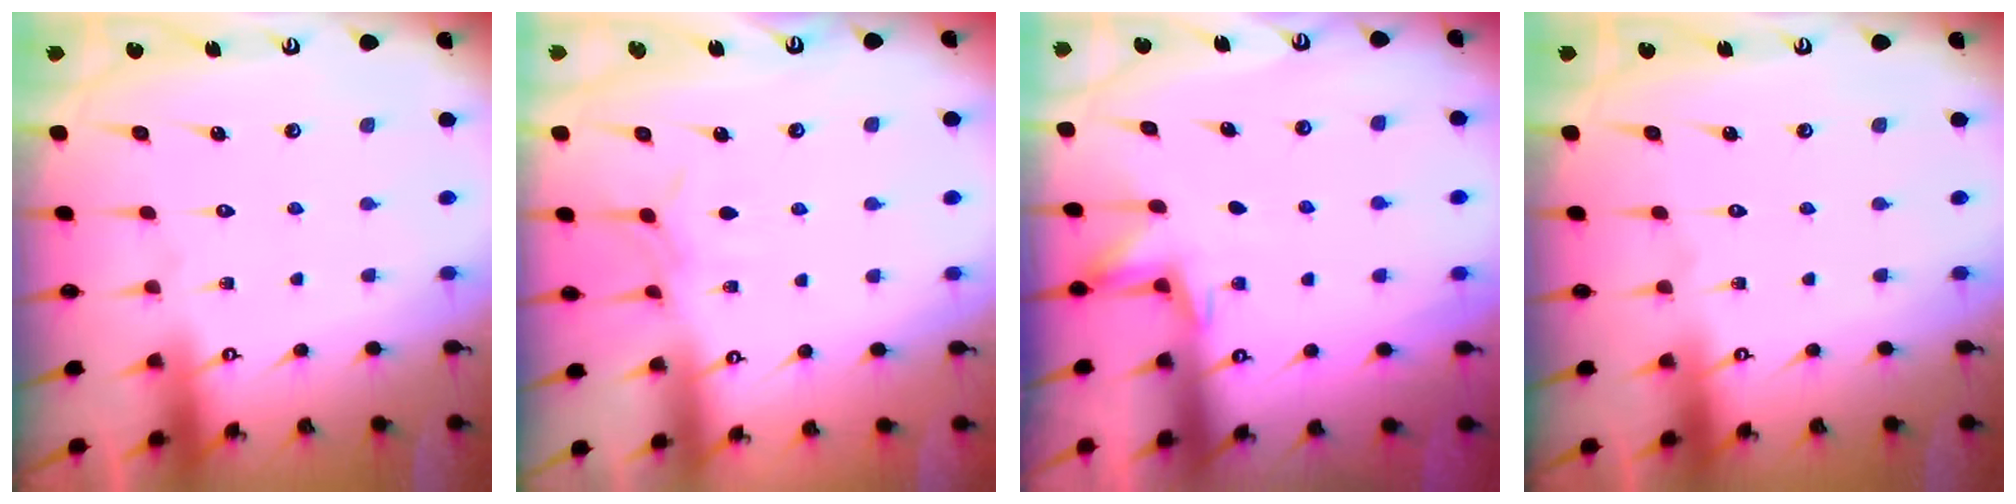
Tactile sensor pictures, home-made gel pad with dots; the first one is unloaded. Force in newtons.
{"total": 3.5, "press": 3.5, "slide": 0.7}
{"total": 4.6, "press": 4.4, "slide": 1.0}
{"total": 0.0}